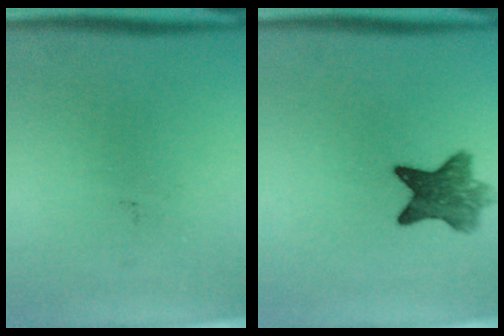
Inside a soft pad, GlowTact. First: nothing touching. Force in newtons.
{"total": 7.3}